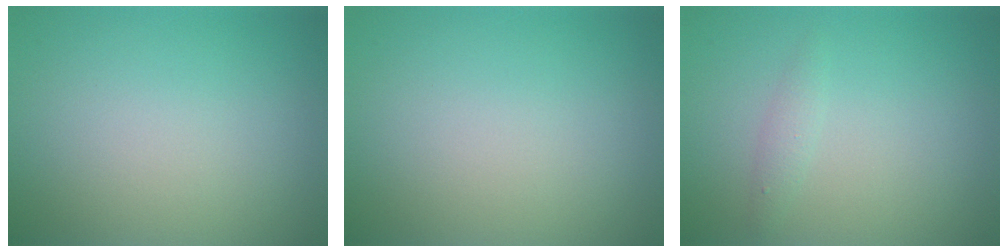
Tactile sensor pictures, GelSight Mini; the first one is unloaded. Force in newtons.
{"total": 0.0}
{"total": 1.0, "press": 1.0, "slide": 0.1}